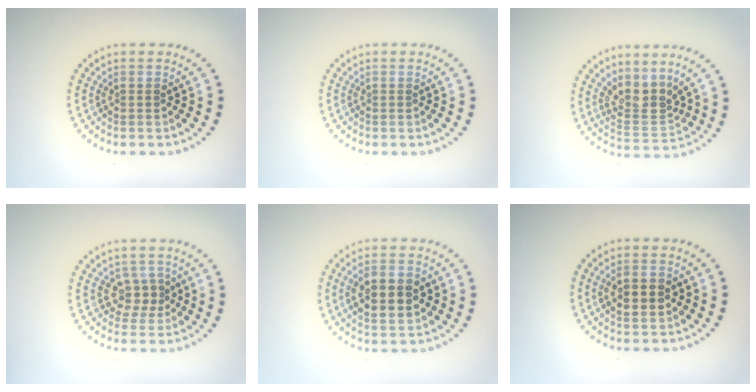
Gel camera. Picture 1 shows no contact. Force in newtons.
{"total": 0.0}
{"total": 3.2, "press": 2.5, "slide": 2.1}
{"total": 2.3, "press": 2.1, "slide": 0.9}
{"total": 4.6, "press": 4.6, "slide": 0.3}
{"total": 2.8, "press": 2.8, "slide": 0.2}